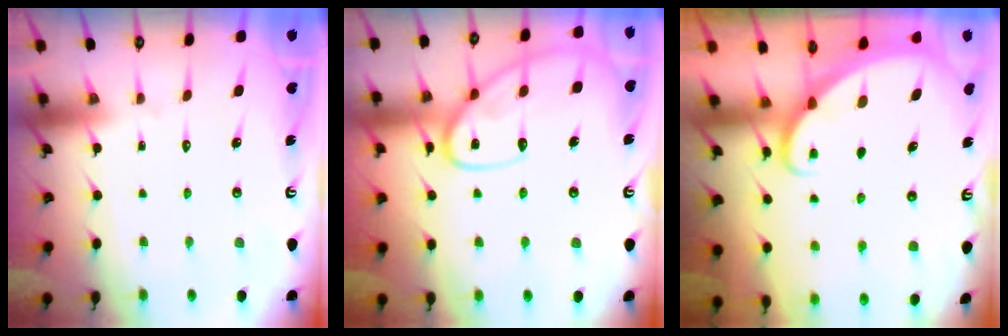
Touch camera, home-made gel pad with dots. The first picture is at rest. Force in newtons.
{"total": 15.3, "press": 15.2, "slide": 1.4}
{"total": 1.9, "press": 1.9, "slide": 0.1}